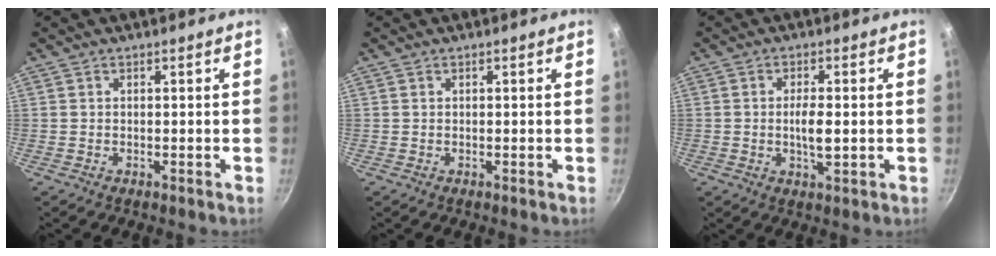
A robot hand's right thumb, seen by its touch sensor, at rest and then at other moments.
{"total": 0.0}
{"total": 4.7, "force": [-0.4, 1.7, 4.4], "torque": [-0.079, 0.002, -0.007]}